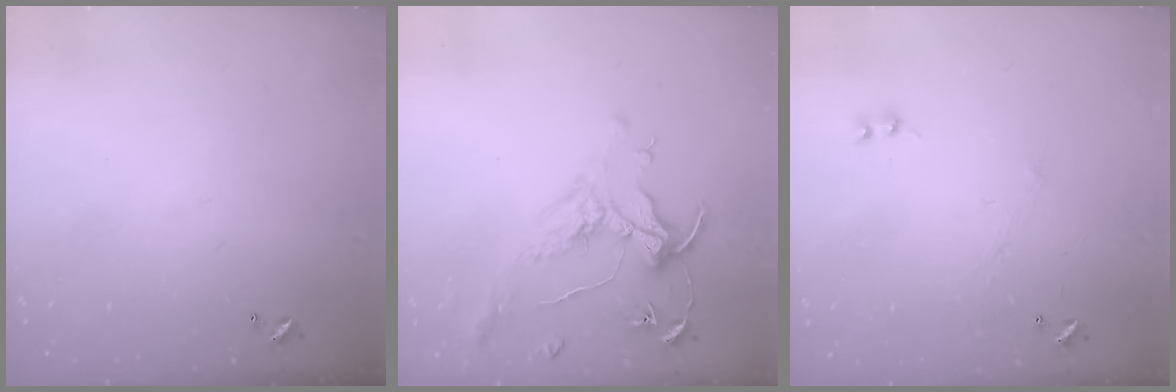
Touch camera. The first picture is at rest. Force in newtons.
{"total": 1.6, "press": 1.4, "slide": 0.7}
{"total": 0.0}